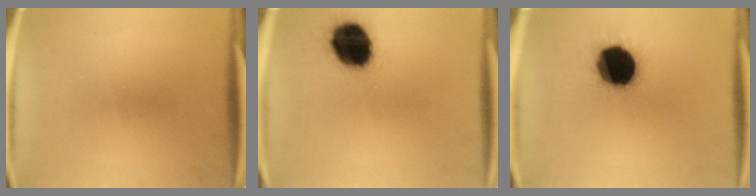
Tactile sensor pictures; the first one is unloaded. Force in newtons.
{"total": 16.1}
{"total": 19.9}